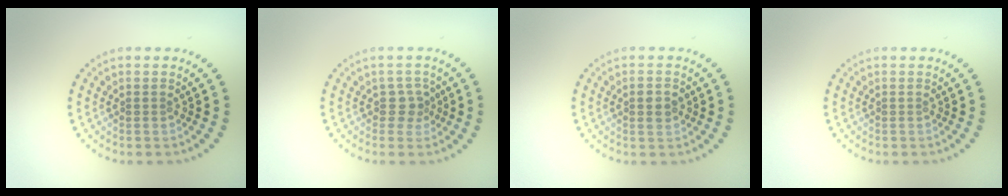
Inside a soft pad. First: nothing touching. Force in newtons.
{"total": 1.6, "press": 1.4, "slide": 0.8}
{"total": 2.1, "press": 2.1, "slide": 0.1}
{"total": 0.0}